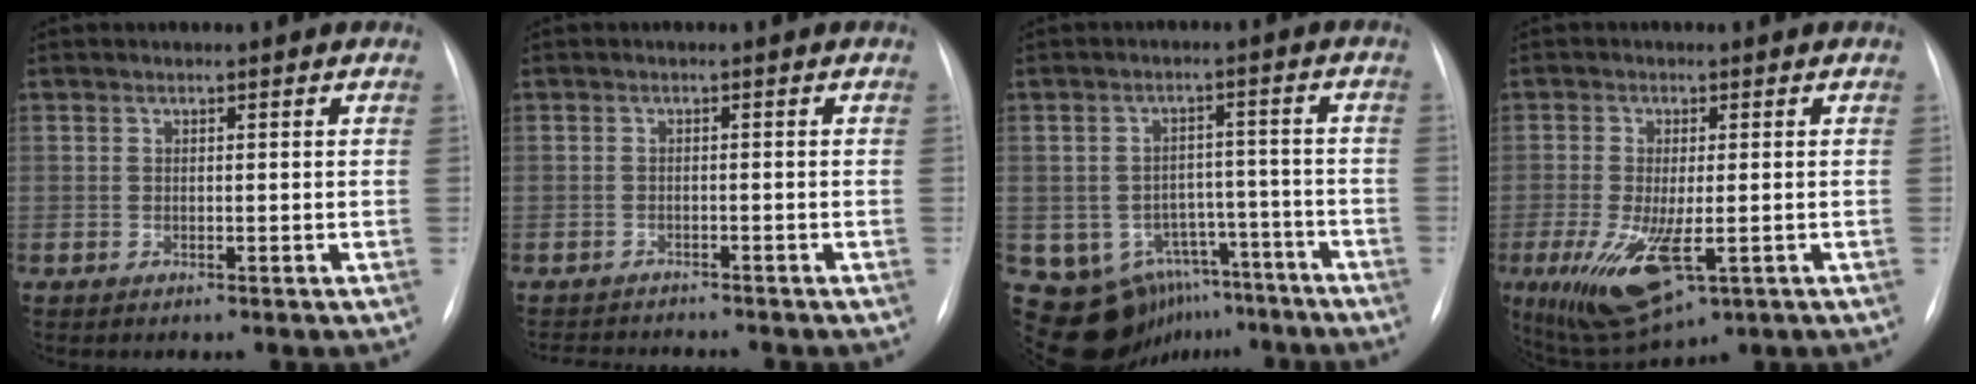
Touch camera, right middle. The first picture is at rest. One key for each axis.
{"total": 5.6, "fx": -5.5, "fy": 0.5, "fz": 1.2, "tx": -0.009, "ty": -0.006, "tz": -0.081}
{"total": 11.9, "fx": -7.7, "fy": 8.7, "fz": 2.6, "tx": -0.037, "ty": 0.045, "tz": -0.095}
{"total": 9.7, "fx": -3.5, "fy": 3.3, "fz": 8.5, "tx": -0.159, "ty": -0.026, "tz": -0.046}